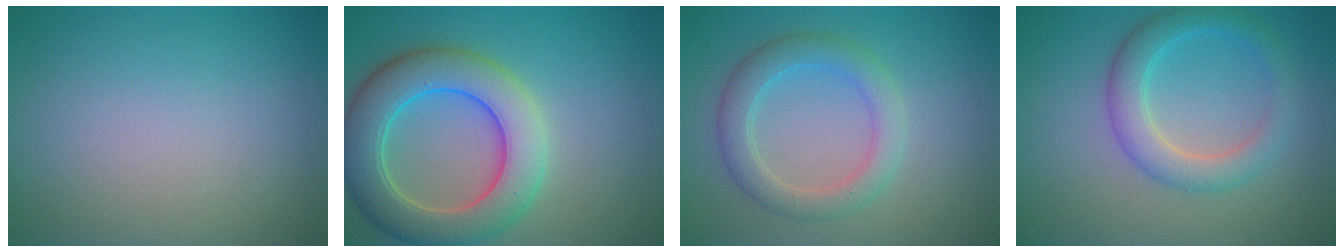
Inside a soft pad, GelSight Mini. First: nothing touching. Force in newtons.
{"total": 8.3, "press": 8.3, "slide": 0.3}
{"total": 3.6, "press": 3.6, "slide": 0.1}
{"total": 3.9, "press": 3.9, "slide": 0.2}